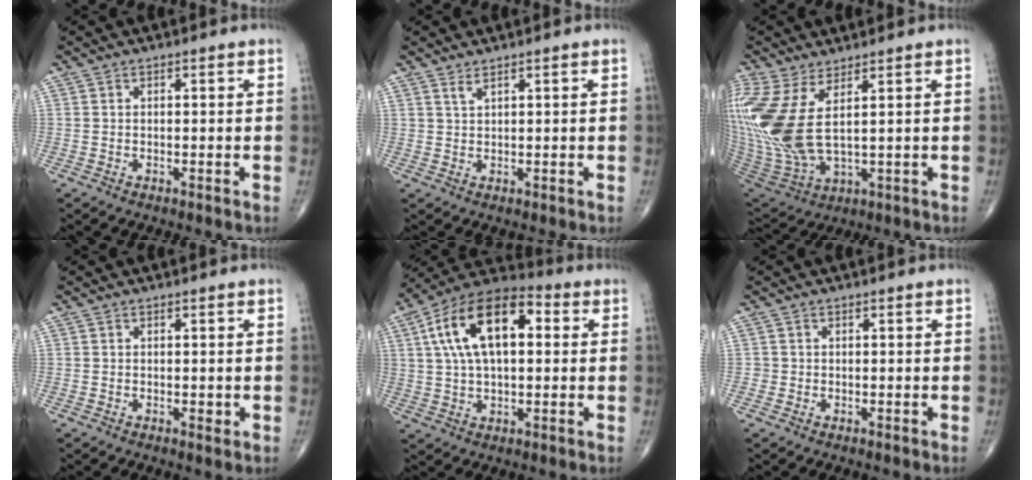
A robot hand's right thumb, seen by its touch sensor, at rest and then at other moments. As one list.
[{"total": 1.5, "force": [1.2, 0.1, 0.9], "torque": [-0.021, -0.004, 0.027]}, {"total": 16.1, "force": [4.1, 6.2, 14.2], "torque": [-0.354, -0.027, 0.097]}, {"total": 1.0, "force": [-0.2, 0.5, 0.8], "torque": [-0.007, -0.003, -0.004]}, {"total": 17.8, "force": [4.1, 9.1, 14.7], "torque": [-0.253, 0.028, 0.061]}, {"total": 0.6, "force": [-0.1, 0.6, 0.0], "torque": [0.001, 0.003, -0.003]}]